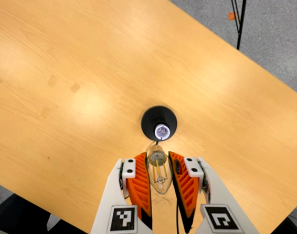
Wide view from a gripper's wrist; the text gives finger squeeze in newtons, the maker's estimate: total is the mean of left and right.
{"total": 20.3, "left": 22.8, "right": 17.8}